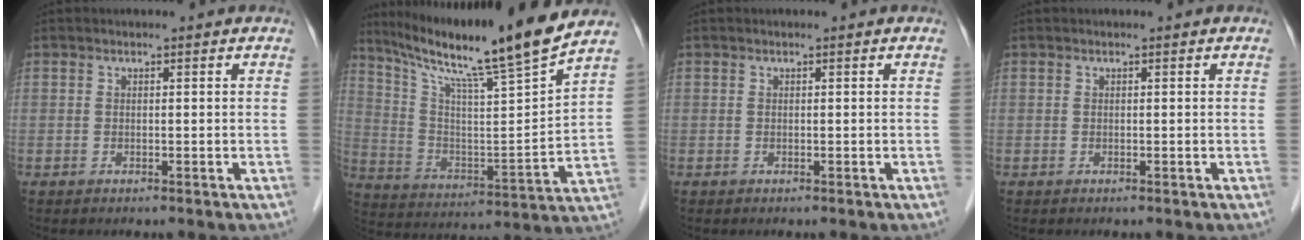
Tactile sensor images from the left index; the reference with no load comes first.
{"total": 20.2, "force": [16.6, -1.7, 11.4], "torque": [-0.194, -0.023, 0.270]}
{"total": 0.0}
{"total": 0.0}